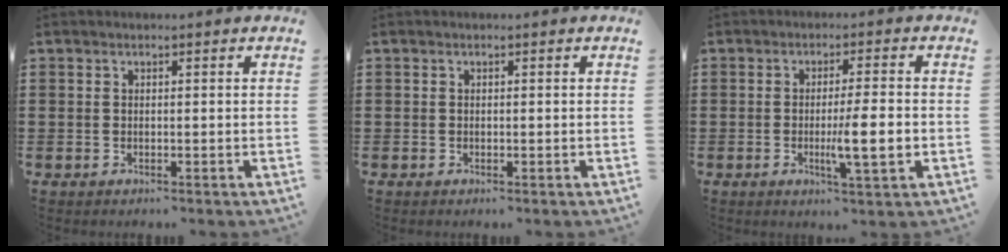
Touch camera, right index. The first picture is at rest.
{"total": 0.0}
{"total": 6.5, "force": [-1.2, 0.5, 6.3], "torque": [-0.104, -0.009, -0.020]}